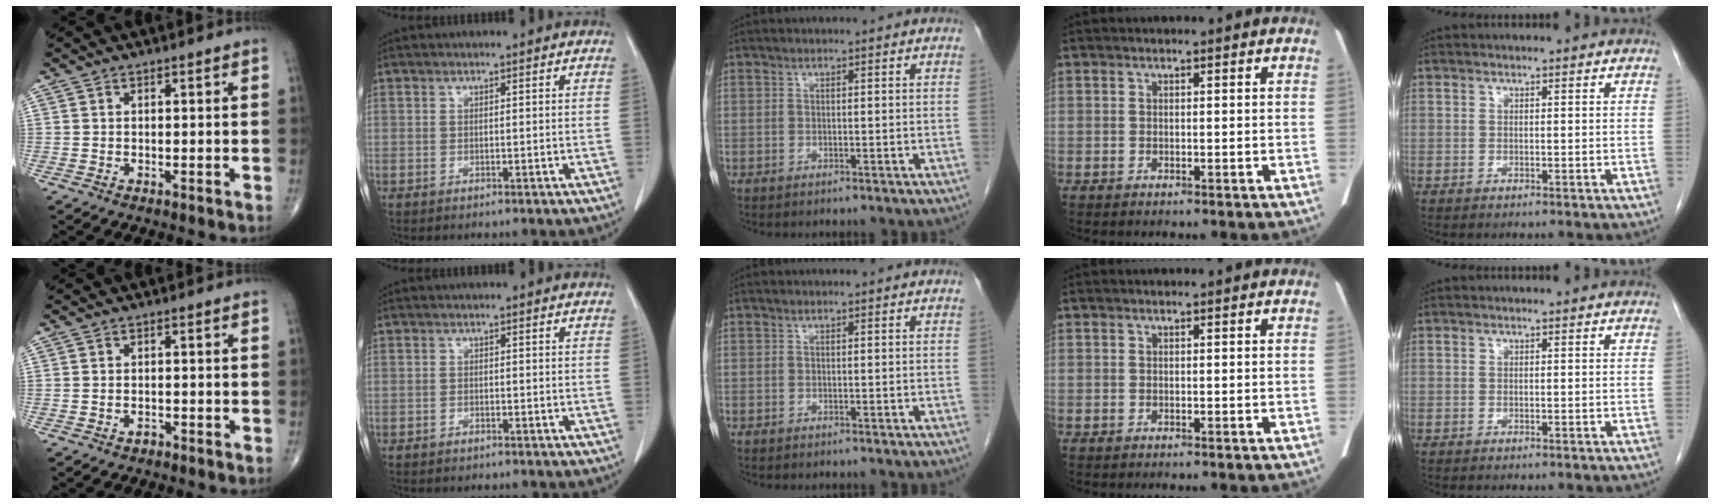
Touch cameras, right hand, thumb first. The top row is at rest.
{"thumb": {"total": 1.2, "force": [-0.8, 0.7, 0.5], "torque": [-0.010, 0.004, -0.012]}, "index": {"total": 0.7, "force": [-0.5, 0.4, 0.2], "torque": [-0.006, 0.001, -0.009]}}